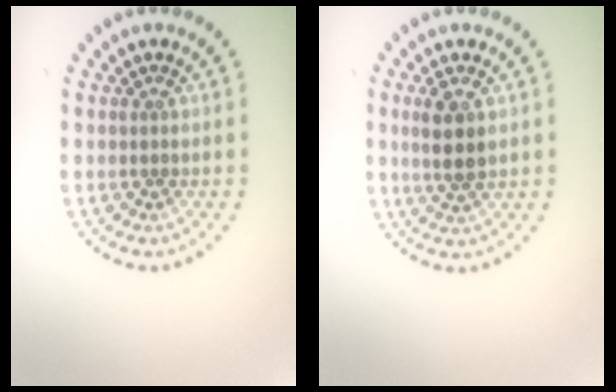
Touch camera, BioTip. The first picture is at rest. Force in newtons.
{"total": 3.0, "press": 2.8, "slide": 1.0}